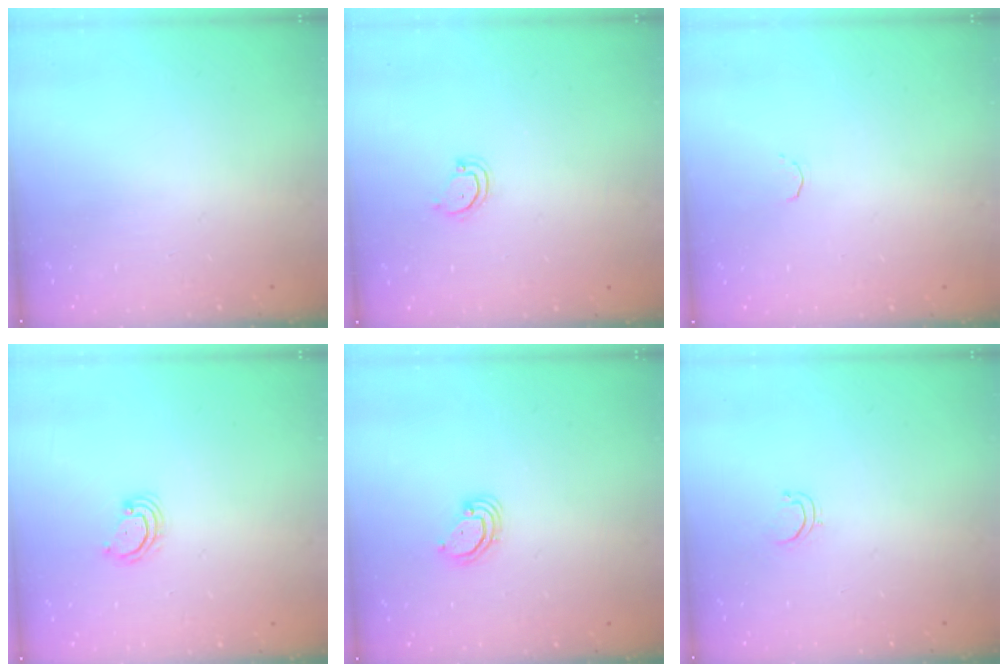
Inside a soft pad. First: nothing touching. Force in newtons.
{"total": 2.5, "press": 2.5, "slide": 0.1}
{"total": 1.7, "press": 1.6, "slide": 0.5}
{"total": 3.4, "press": 3.4, "slide": 0.3}
{"total": 3.2, "press": 3.2, "slide": 0.2}
{"total": 3.3, "press": 3.2, "slide": 0.3}